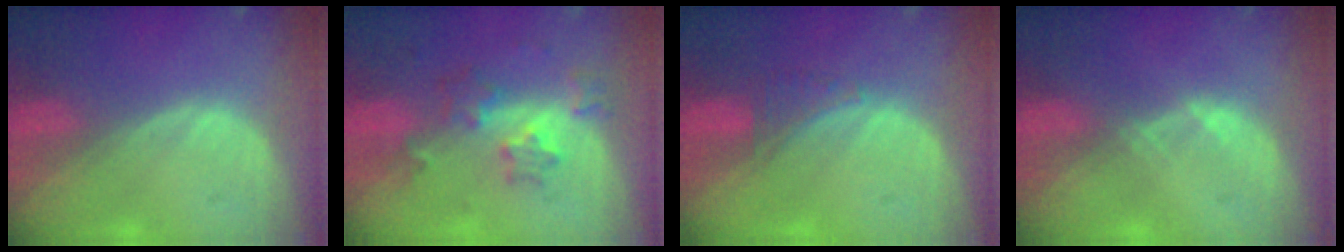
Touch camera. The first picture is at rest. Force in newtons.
{"total": 6.1, "press": 5.6, "slide": 2.5}
{"total": 2.3, "press": 2.2, "slide": 0.7}
{"total": 0.8, "press": 0.8, "slide": 0.1}